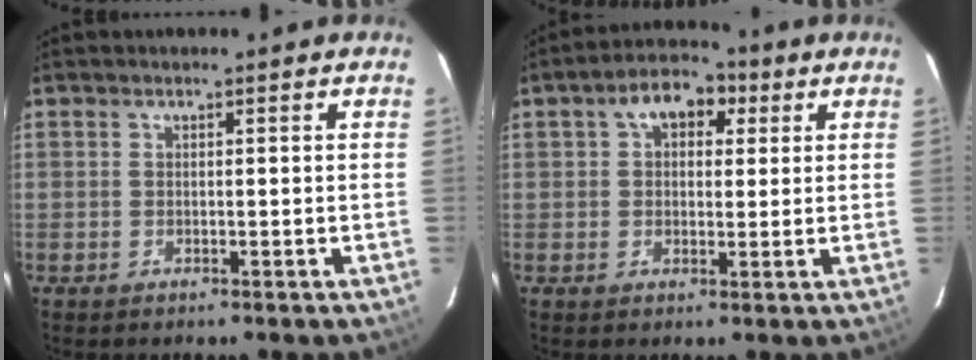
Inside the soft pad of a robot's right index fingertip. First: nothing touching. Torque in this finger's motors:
{"motor_torque": [0.20, 0.04, 0.41, 0.07]}